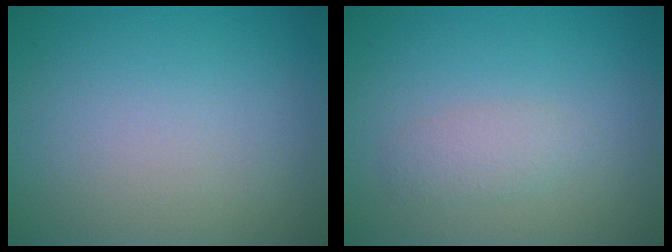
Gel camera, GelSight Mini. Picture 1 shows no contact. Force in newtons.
{"total": 1.7, "press": 1.7, "slide": 0.2}